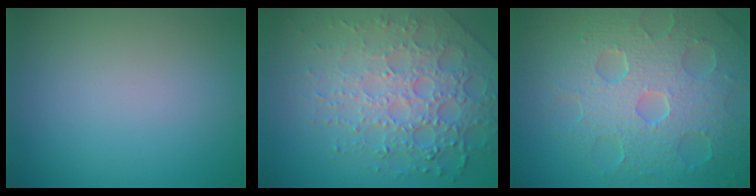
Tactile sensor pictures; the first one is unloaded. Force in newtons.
{"total": 7.8, "press": 5.5, "slide": 5.5}
{"total": 8.6, "press": 5.8, "slide": 6.4}